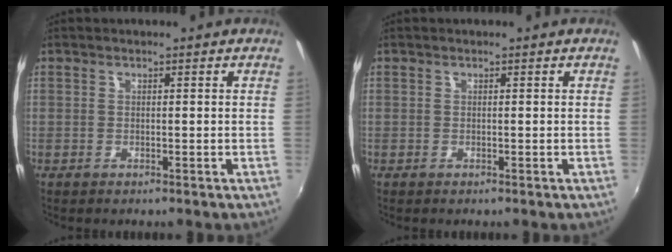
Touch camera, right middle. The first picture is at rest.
{"total": 0.0}